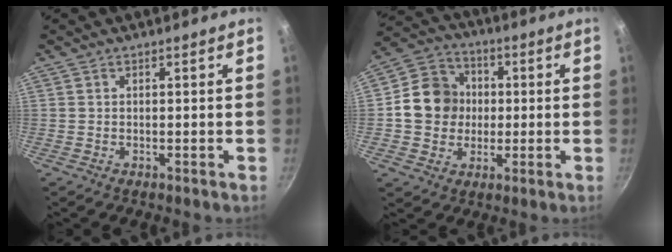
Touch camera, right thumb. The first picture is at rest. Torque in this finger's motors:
{"motor_torque": [0.04, 1.65, 0.60, -0.91, 0.34]}